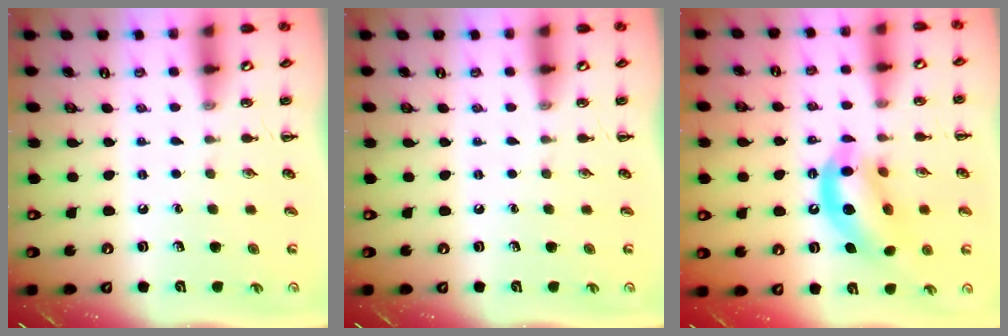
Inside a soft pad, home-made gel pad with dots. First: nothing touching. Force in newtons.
{"total": 0.0}
{"total": 13.4, "press": 12.9, "slide": 3.4}